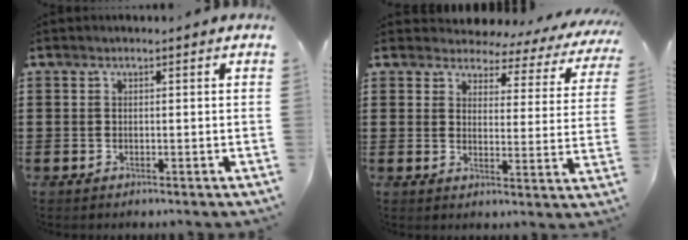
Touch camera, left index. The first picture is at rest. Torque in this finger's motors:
{"motor_torque": [1.11, -1.03, 0.26, 0.04]}